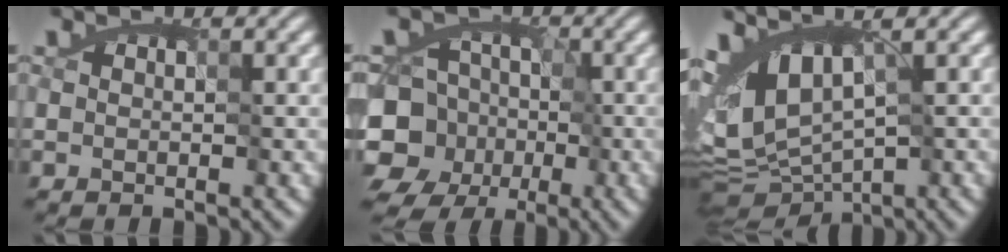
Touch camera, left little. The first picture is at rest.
{"total": 10.0, "force": [-4.9, 8.1, 3.0], "torque": [-0.055, -0.002, -0.107]}
{"total": 6.0, "force": [0.1, 3.1, 5.2], "torque": [-0.091, -0.003, 0.007]}